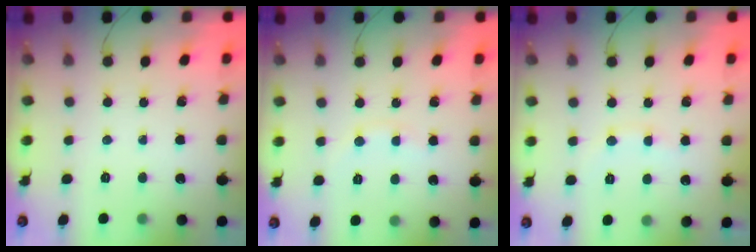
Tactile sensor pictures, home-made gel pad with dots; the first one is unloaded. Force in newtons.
{"total": 4.5, "press": 4.4, "slide": 0.9}
{"total": 7.8, "press": 7.7, "slide": 1.3}